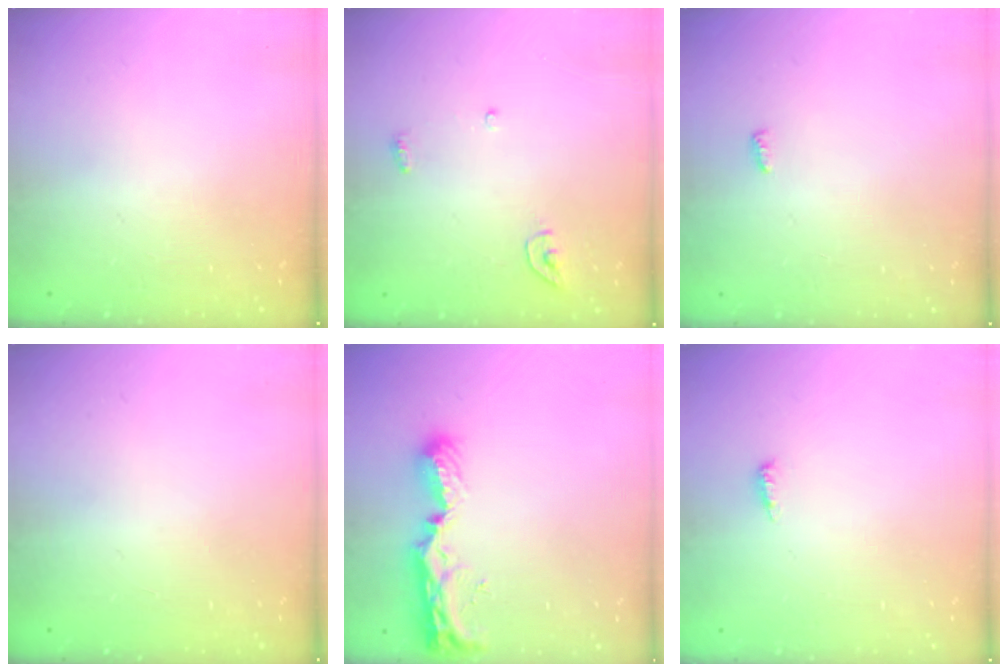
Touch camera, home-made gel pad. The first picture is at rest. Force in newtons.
{"total": 3.7, "press": 3.7, "slide": 0.3}
{"total": 3.5, "press": 3.5, "slide": 0.3}
{"total": 0.9, "press": 0.9, "slide": 0.0}
{"total": 8.6, "press": 8.5, "slide": 1.0}
{"total": 4.6, "press": 4.5, "slide": 0.9}